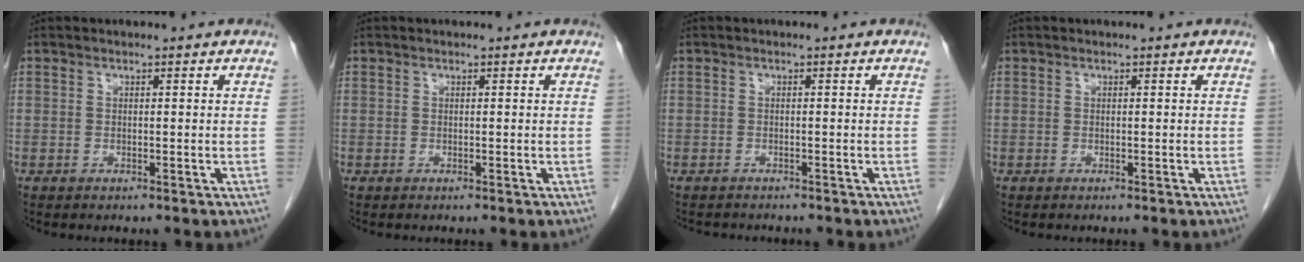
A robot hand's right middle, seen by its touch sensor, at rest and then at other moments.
{"total": 0.0}
{"total": 3.3, "force": [-3.0, 1.1, 0.7], "torque": [-0.010, -0.004, -0.041]}
{"total": 0.0}